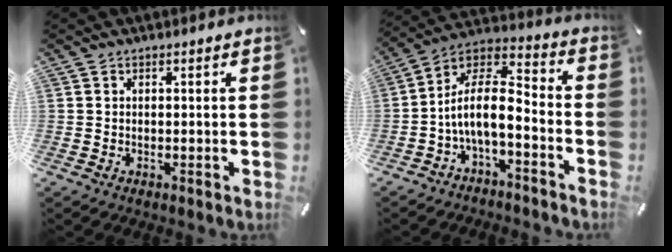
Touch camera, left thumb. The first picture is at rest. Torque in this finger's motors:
{"motor_torque": [0.00, 1.45, 1.45, 0.42, 0.51]}